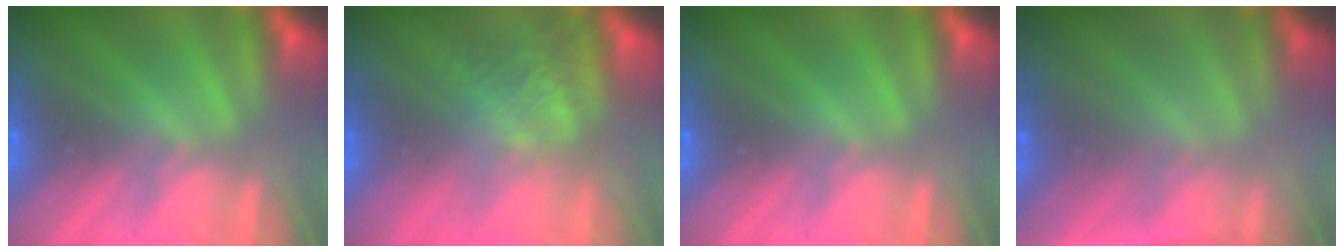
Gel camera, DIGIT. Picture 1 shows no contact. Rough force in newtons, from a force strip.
{"total": 4.5}
{"total": 0.0}
{"total": 1.6}